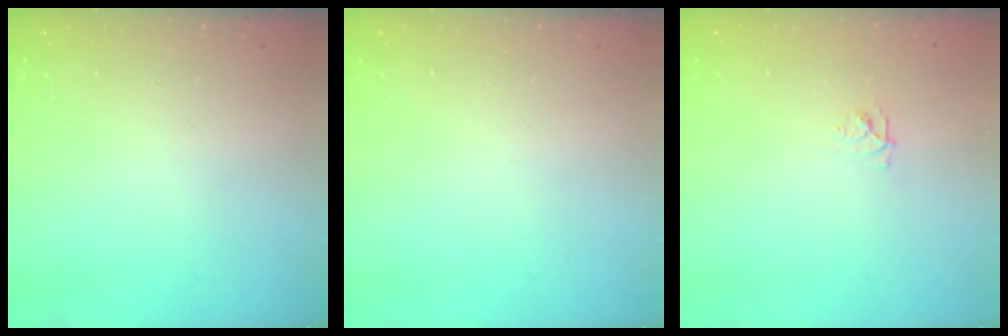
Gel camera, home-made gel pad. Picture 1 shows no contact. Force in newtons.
{"total": 0.0}
{"total": 4.4, "press": 4.3, "slide": 0.5}